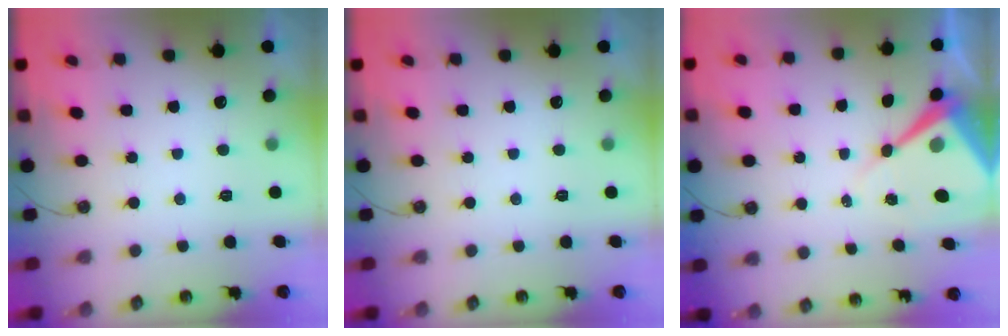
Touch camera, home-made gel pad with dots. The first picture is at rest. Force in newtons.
{"total": 0.0}
{"total": 10.1, "press": 10.1, "slide": 0.8}